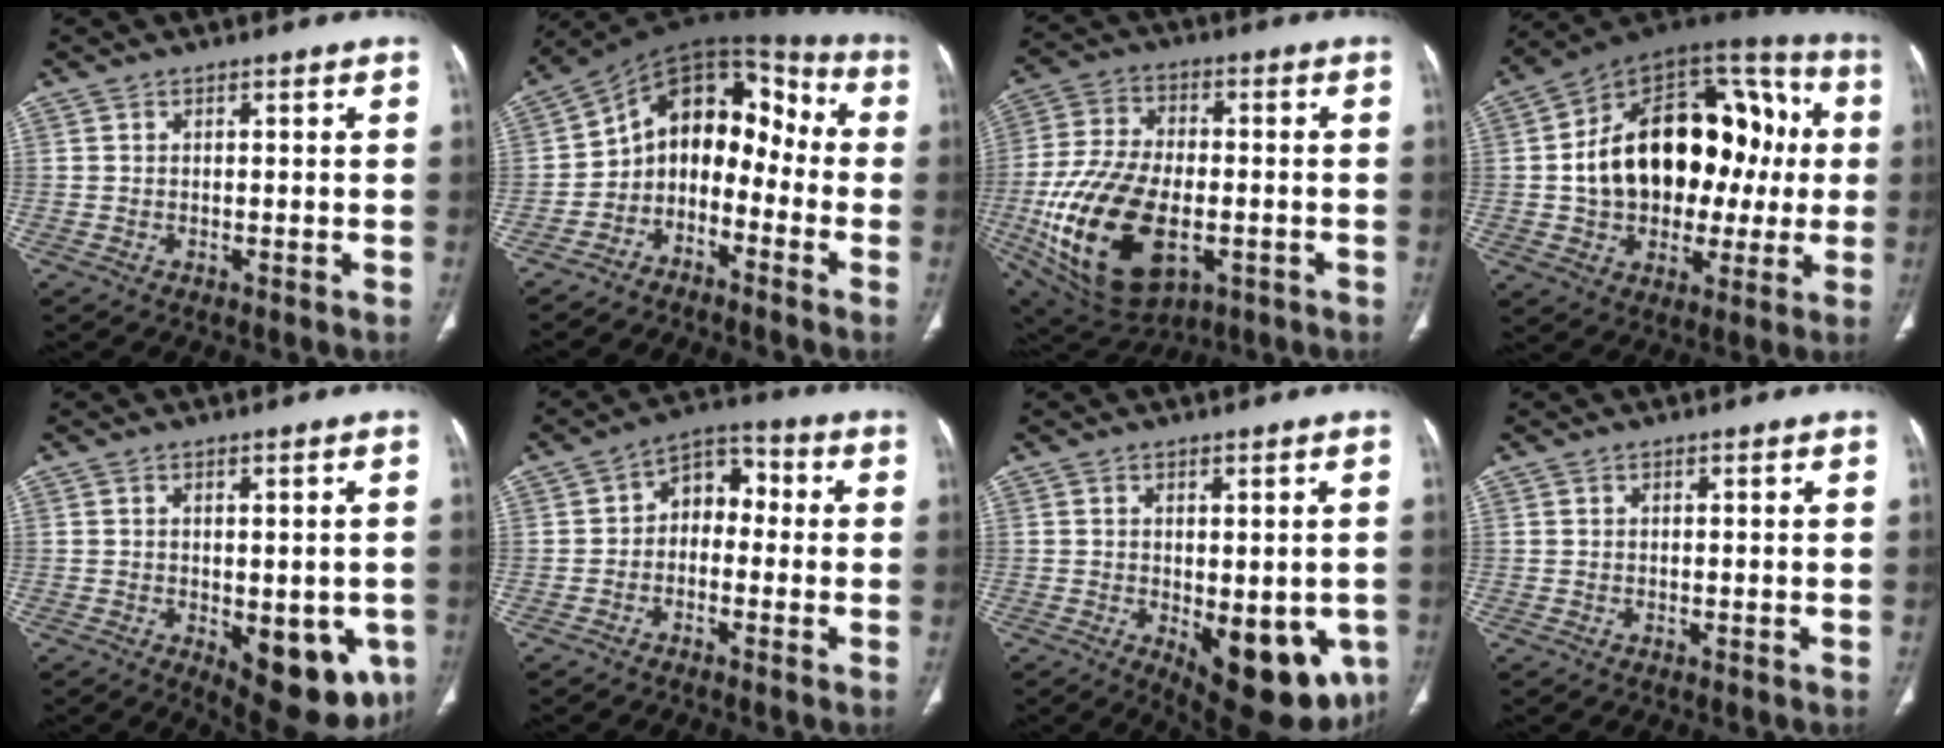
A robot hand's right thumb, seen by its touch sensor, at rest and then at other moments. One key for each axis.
{"total": 13.6, "fx": -4.2, "fy": 9.6, "fz": 8.7, "tx": -0.087, "ty": 0.104, "tz": -0.083}
{"total": 23.6, "fx": -5.8, "fy": 13.6, "fz": 18.4, "tx": -0.349, "ty": 0.002, "tz": -0.077}
{"total": 28.6, "fx": 1.2, "fy": 18.3, "fz": 22.0, "tx": -0.316, "ty": 0.045, "tz": 0.026}
{"total": 12.9, "fx": -4.1, "fy": 6.1, "fz": 10.6, "tx": -0.107, "ty": -0.010, "tz": -0.036}
{"total": 7.3, "fx": -0.5, "fy": 5.2, "fz": 5.1, "tx": -0.047, "ty": 0.037, "tz": -0.026}
{"total": 15.1, "fx": -4.6, "fy": 6.8, "fz": 12.7, "tx": -0.125, "ty": -0.015, "tz": -0.040}
{"total": 0.0}